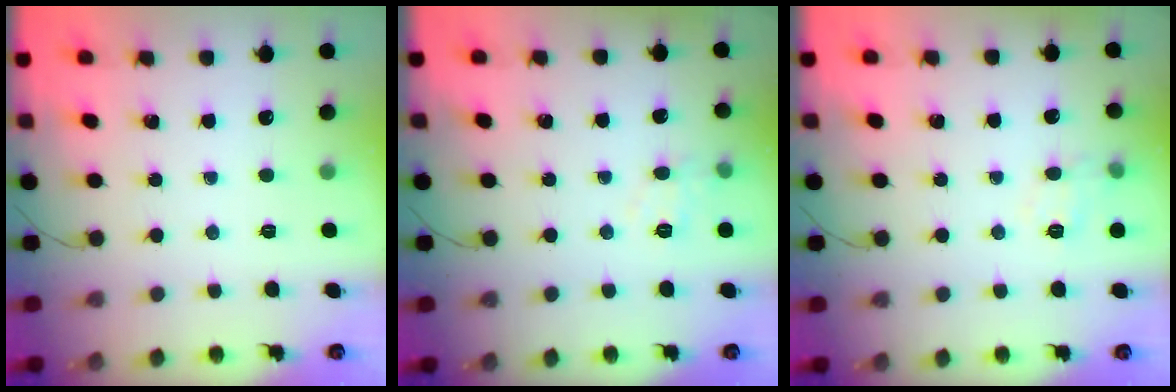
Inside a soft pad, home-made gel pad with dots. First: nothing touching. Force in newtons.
{"total": 8.9, "press": 8.8, "slide": 1.4}
{"total": 8.6, "press": 8.5, "slide": 1.1}